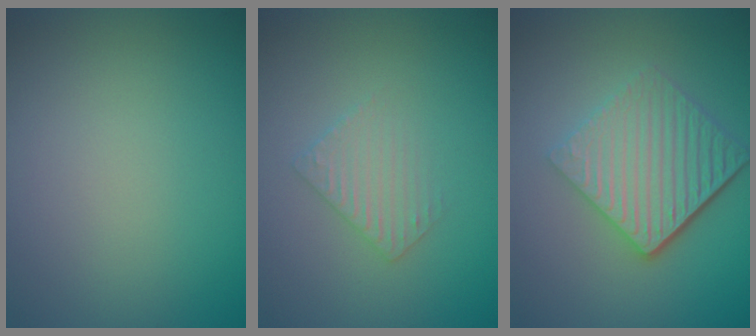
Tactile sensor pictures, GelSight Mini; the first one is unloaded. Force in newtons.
{"total": 1.9, "press": 1.9, "slide": 0.5}
{"total": 5.9, "press": 4.0, "slide": 4.3}